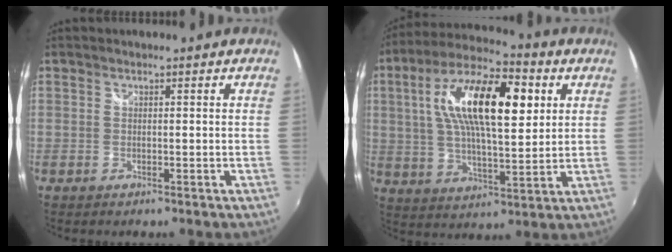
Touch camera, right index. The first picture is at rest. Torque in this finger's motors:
{"motor_torque": [1.44, 0.70, 0.61, 0.21]}